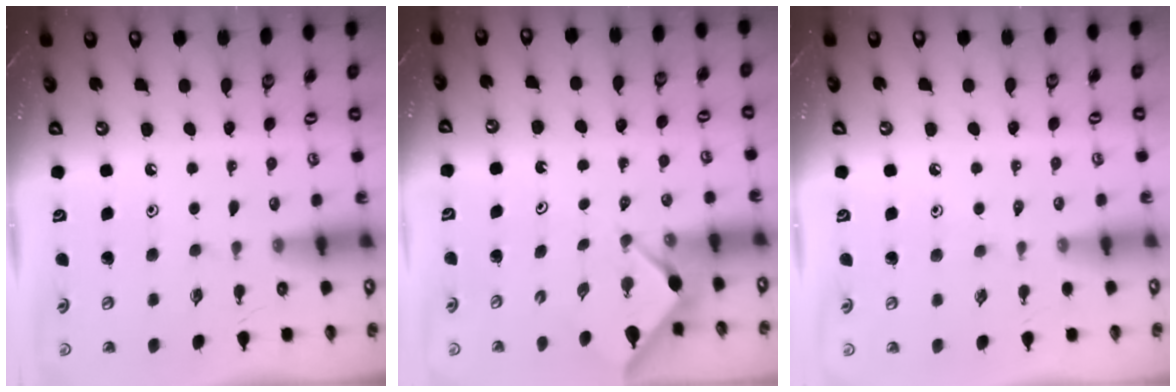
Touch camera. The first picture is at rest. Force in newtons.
{"total": 2.9, "press": 2.9, "slide": 0.4}
{"total": 2.1, "press": 2.1, "slide": 0.4}